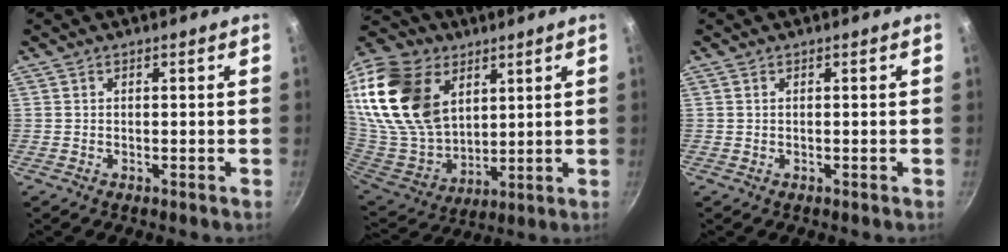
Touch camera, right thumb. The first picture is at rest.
{"total": 25.1, "force": [10.8, 16.6, 15.4], "torque": [-0.293, -0.039, 0.215]}
{"total": 0.0}